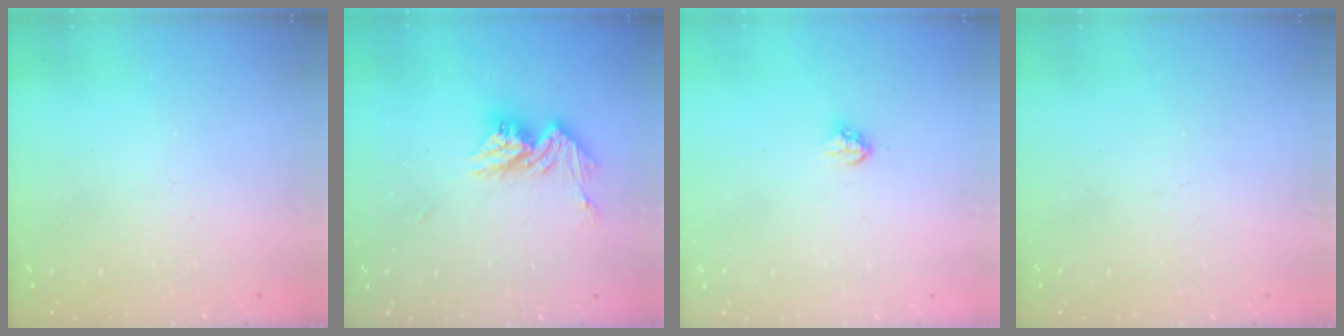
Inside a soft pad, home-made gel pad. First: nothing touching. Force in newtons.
{"total": 11.2, "press": 11.2, "slide": 0.9}
{"total": 3.7, "press": 3.6, "slide": 0.5}
{"total": 0.5, "press": 0.5, "slide": 0.1}